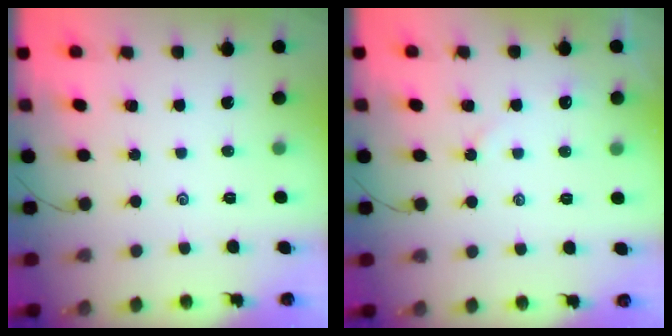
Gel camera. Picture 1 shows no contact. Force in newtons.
{"total": 2.6, "press": 2.5, "slide": 0.3}